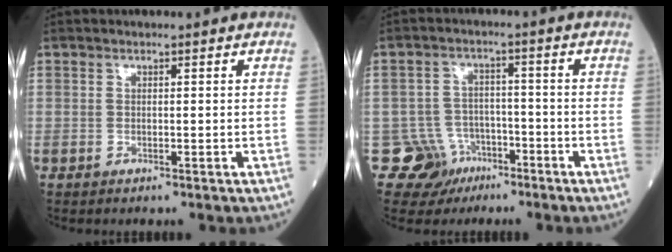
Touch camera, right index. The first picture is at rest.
{"total": 6.6, "force": [-3.5, 5.6, -0.4], "torque": [0.015, 0.021, -0.051]}